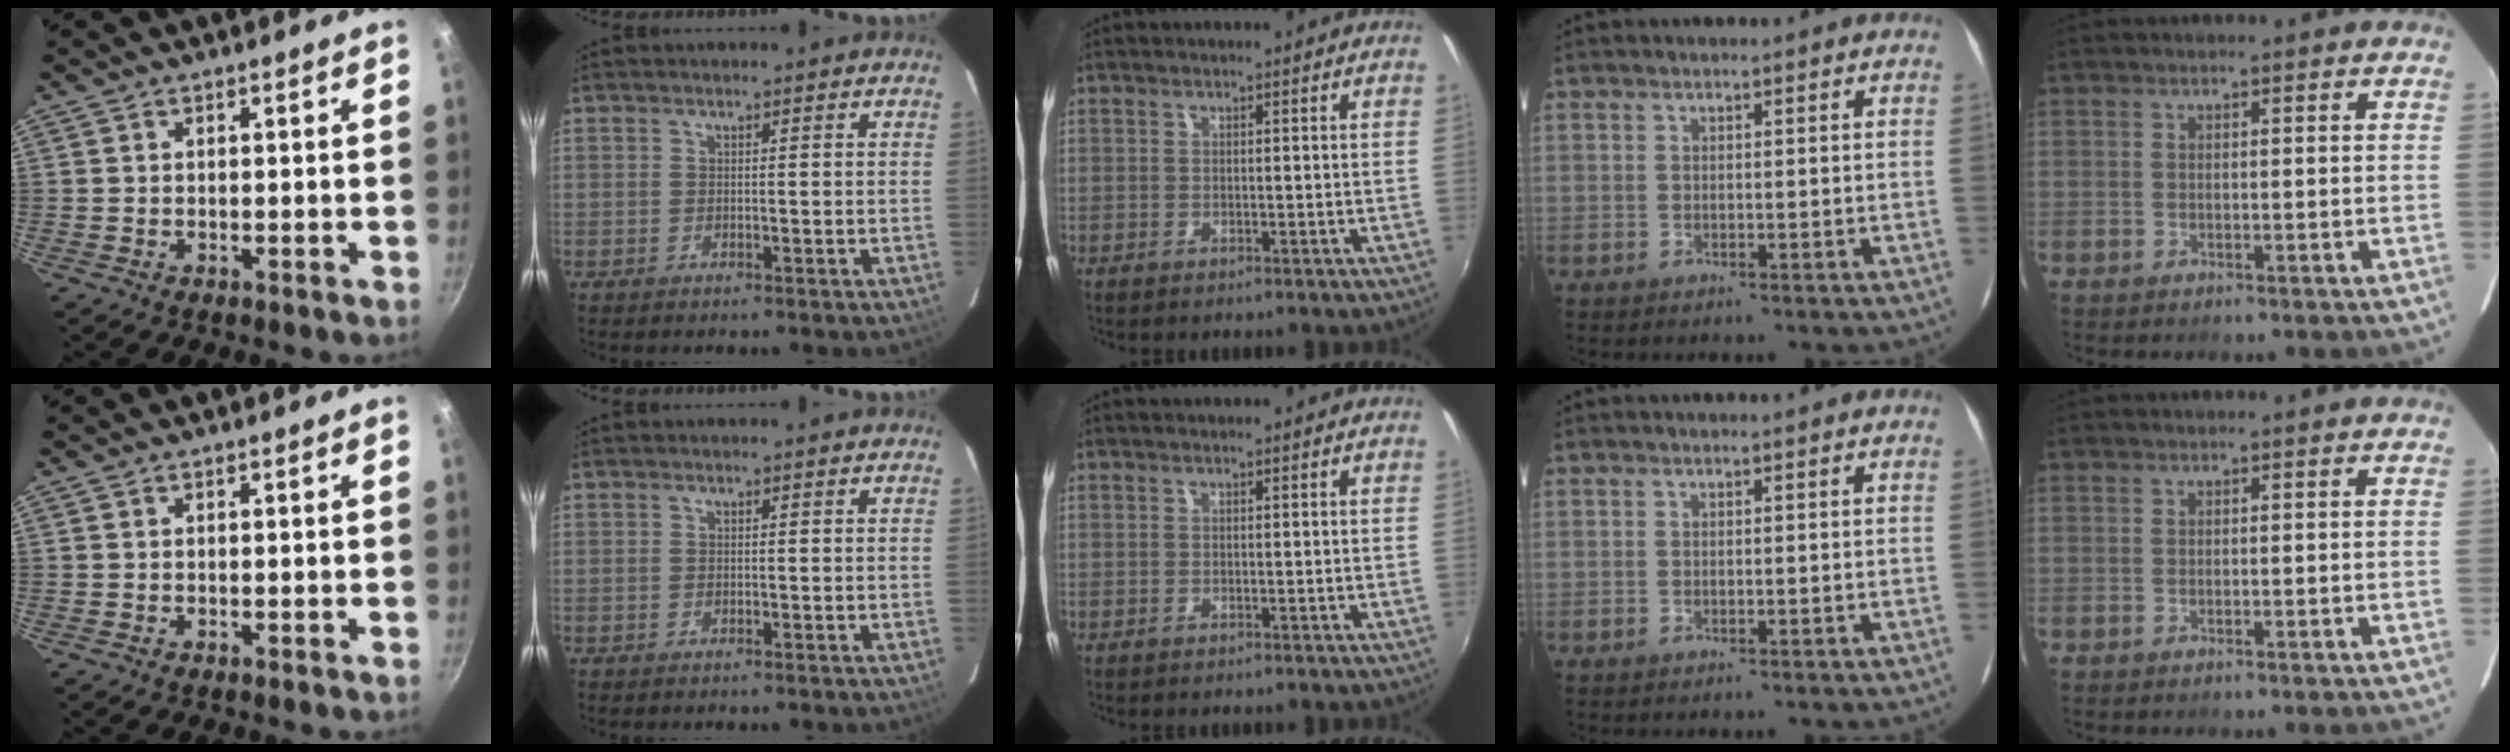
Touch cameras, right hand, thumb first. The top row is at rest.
{}